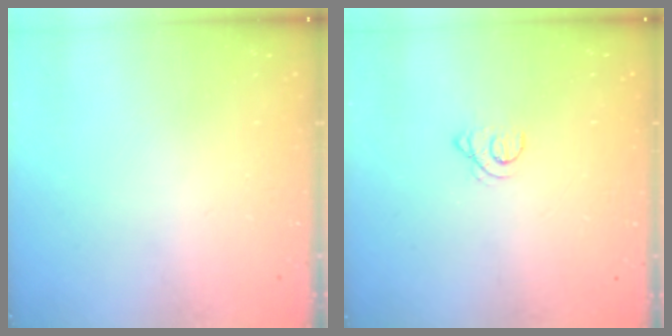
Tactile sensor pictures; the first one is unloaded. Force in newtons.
{"total": 1.7, "press": 1.6, "slide": 0.1}